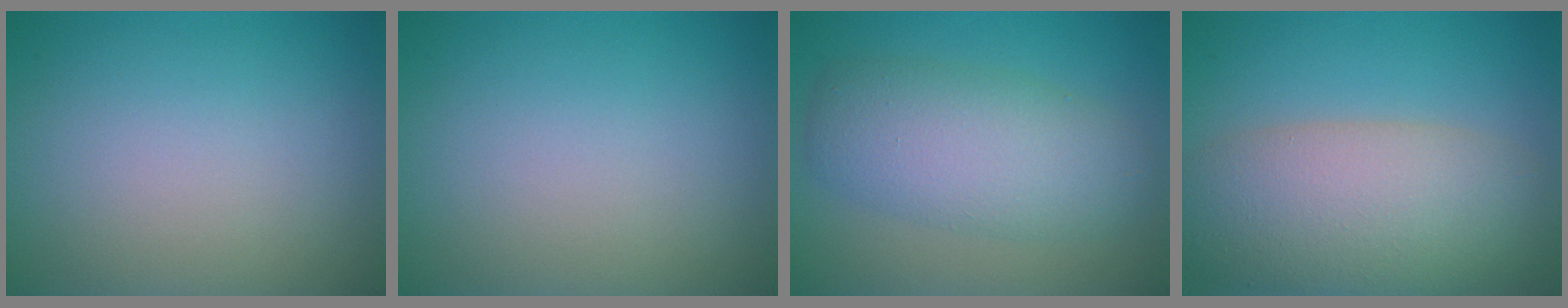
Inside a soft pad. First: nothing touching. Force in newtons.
{"total": 0.0}
{"total": 6.2, "press": 6.2, "slide": 0.0}
{"total": 8.9, "press": 8.9, "slide": 0.5}